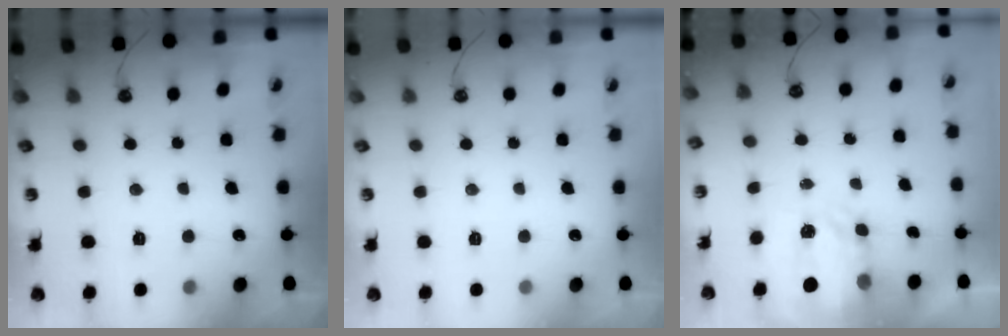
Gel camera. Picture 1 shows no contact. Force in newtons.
{"total": 0.0}
{"total": 3.7, "press": 3.7, "slide": 0.6}